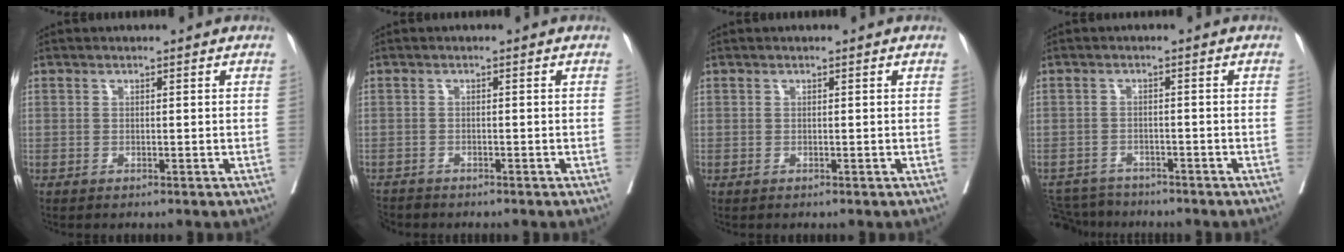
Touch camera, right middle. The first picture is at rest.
{"total": 3.1, "force": [-2.9, 1.1, 0.0], "torque": [-0.001, -0.007, -0.053]}
{"total": 0.0}
{"total": 6.7, "force": [-6.3, 2.1, 0.5], "torque": [-0.006, -0.003, -0.099]}